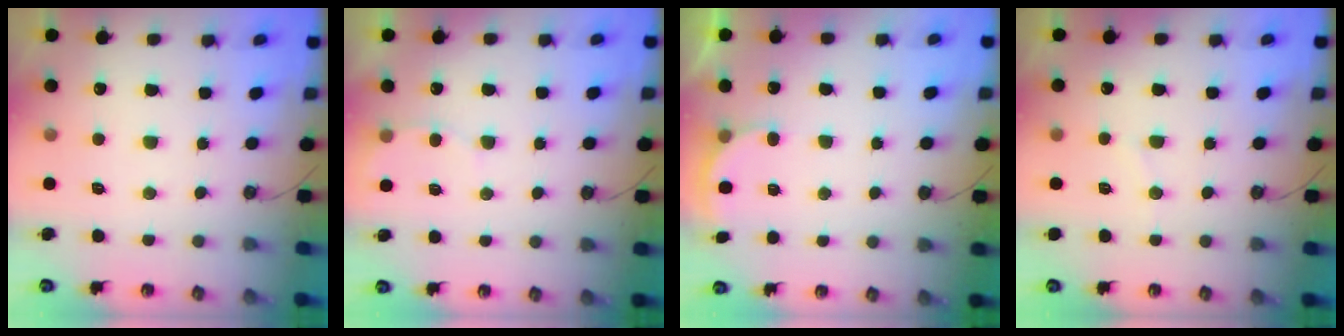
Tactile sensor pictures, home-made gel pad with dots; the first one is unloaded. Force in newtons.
{"total": 4.0, "press": 4.0, "slide": 0.3}
{"total": 2.8, "press": 2.6, "slide": 1.0}
{"total": 2.0, "press": 1.8, "slide": 0.9}